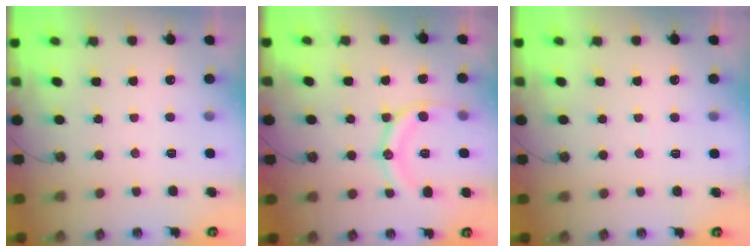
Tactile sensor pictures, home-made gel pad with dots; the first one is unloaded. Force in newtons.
{"total": 12.5, "press": 12.5, "slide": 0.7}
{"total": 4.5, "press": 4.5, "slide": 0.4}